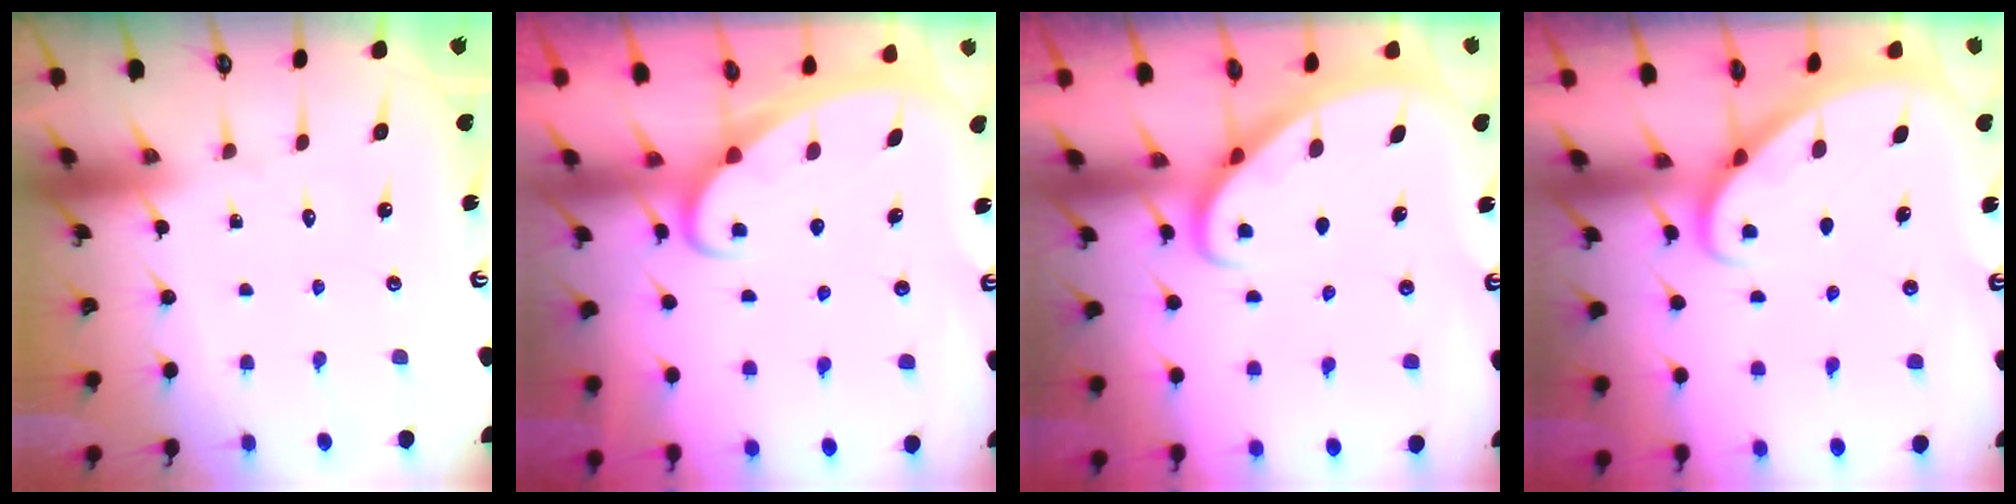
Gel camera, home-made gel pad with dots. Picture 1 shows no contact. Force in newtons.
{"total": 2.6, "press": 2.6, "slide": 0.4}
{"total": 2.6, "press": 2.6, "slide": 0.1}
{"total": 1.9, "press": 1.9, "slide": 0.1}